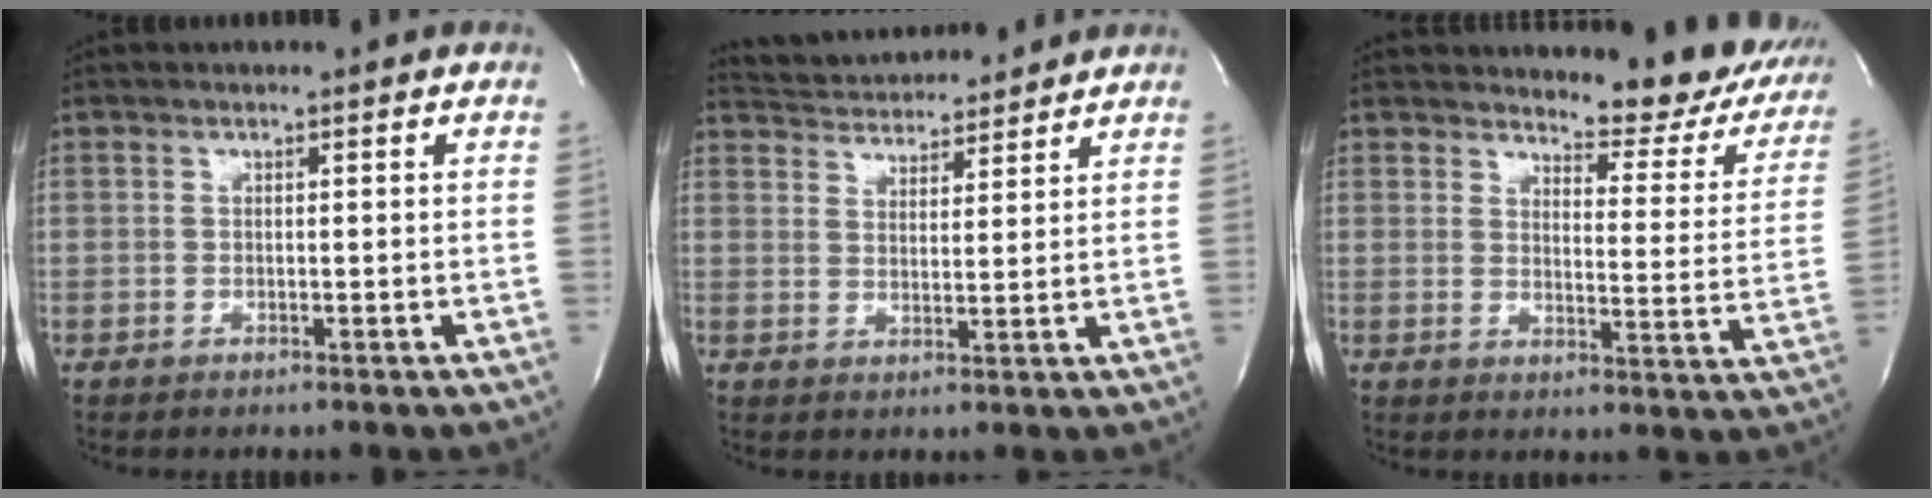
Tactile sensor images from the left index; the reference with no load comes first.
{"total": 10.5, "force": [10.1, 1.7, 2.2], "torque": [-0.042, 0.020, 0.156]}
{"total": 13.6, "force": [12.3, 3.8, 4.2], "torque": [-0.022, -0.046, 0.121]}